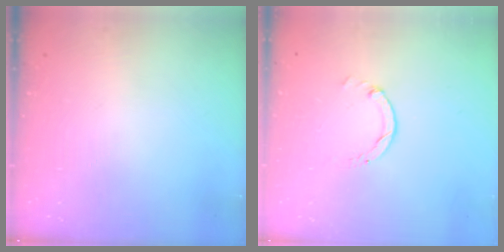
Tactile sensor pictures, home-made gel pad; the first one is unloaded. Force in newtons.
{"total": 0.0}